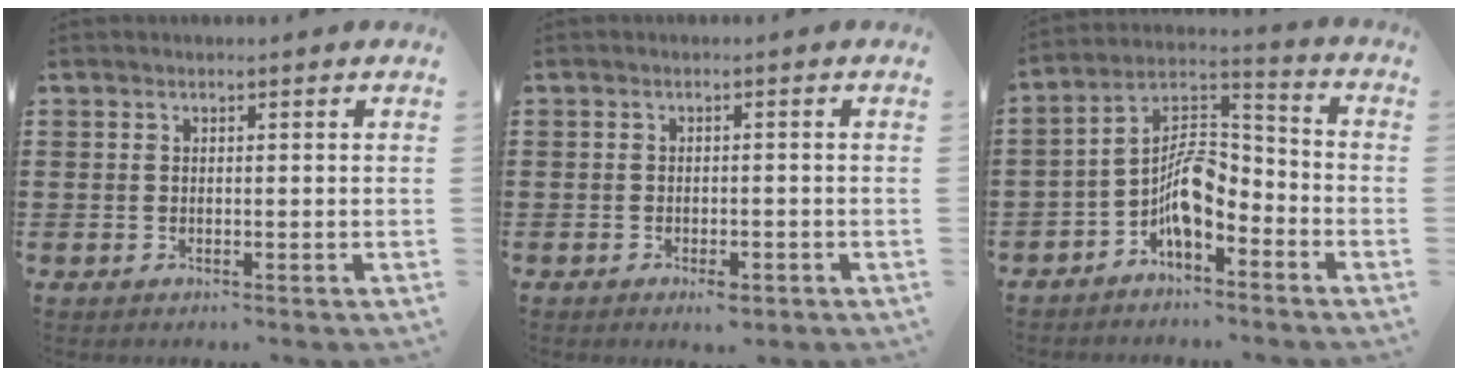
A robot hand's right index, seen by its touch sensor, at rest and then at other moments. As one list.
[{"total": 1.8, "force": [-1.4, 0.7, 0.9], "torque": [-0.021, 0.001, -0.028]}, {"total": 8.2, "force": [-4.2, 3.8, 5.9], "torque": [-0.130, 0.000, -0.084]}]